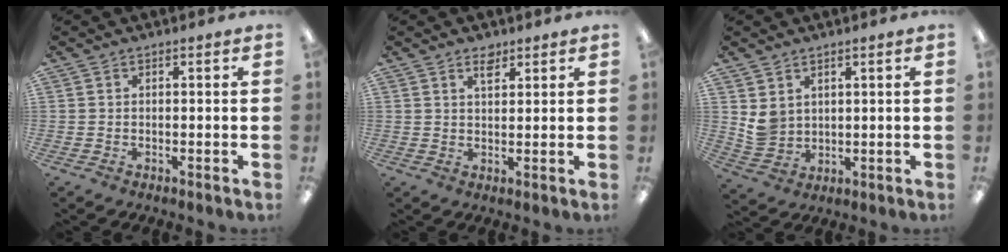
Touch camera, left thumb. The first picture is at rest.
{"total": 3.3, "force": [2.4, 1.5, 1.7], "torque": [-0.017, -0.008, 0.039]}
{"total": 4.4, "force": [2.5, 3.4, 1.2], "torque": [-0.027, -0.008, 0.050]}